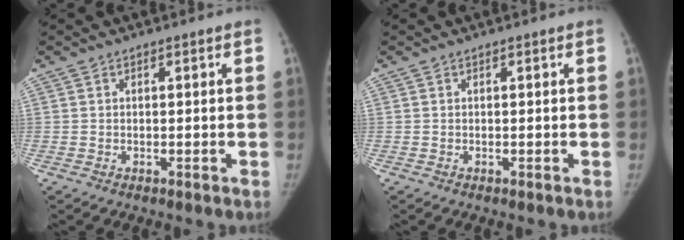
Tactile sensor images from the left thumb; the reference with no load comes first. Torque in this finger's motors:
{"motor_torque": [0.00, 0.00, 0.38, -0.38, 0.07]}